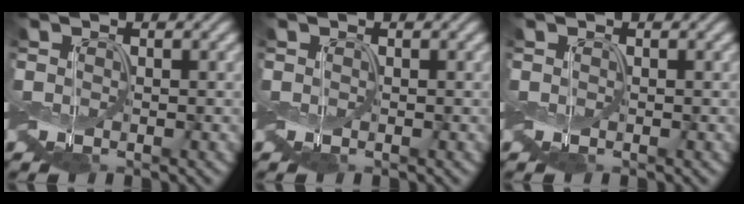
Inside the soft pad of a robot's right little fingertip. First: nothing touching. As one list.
[{"total": 0.0}, {"total": 0.0}]